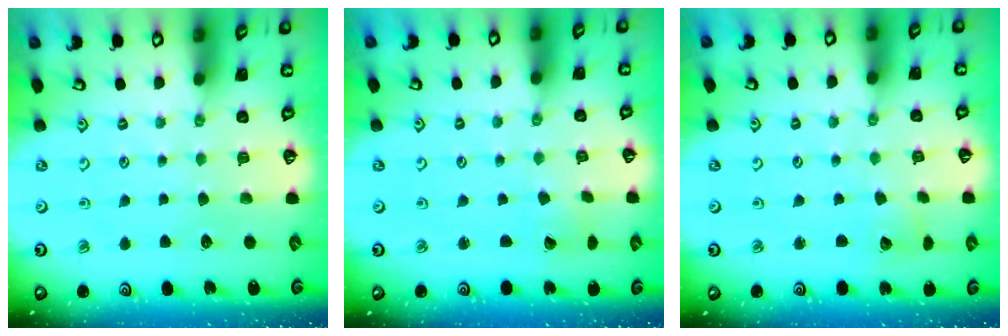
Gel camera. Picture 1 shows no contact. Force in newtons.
{"total": 0.9, "press": 0.9, "slide": 0.1}
{"total": 2.2, "press": 2.2, "slide": 0.3}